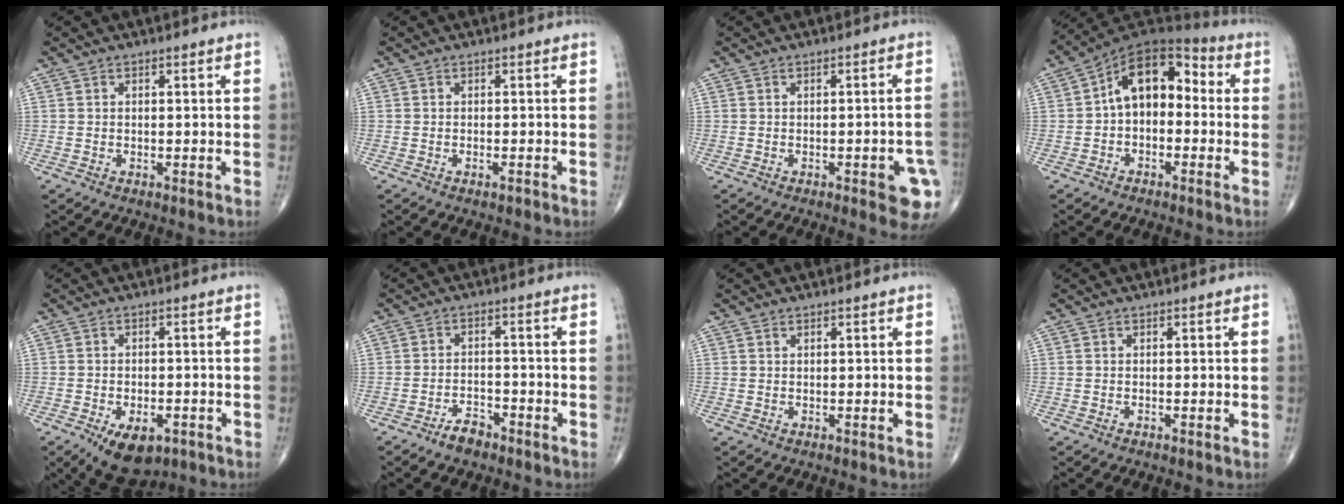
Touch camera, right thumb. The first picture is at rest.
{"total": 0.8, "force": [-0.5, 0.2, 0.6], "torque": [-0.013, -0.001, -0.009]}
{"total": 7.6, "force": [-2.9, 2.3, 6.7], "torque": [-0.064, 0.007, -0.033]}
{"total": 13.0, "force": [0.3, 8.3, 10.0], "torque": [-0.120, 0.047, -0.015]}
{"total": 9.4, "force": [-4.9, 5.2, 6.1], "torque": [-0.084, 0.007, -0.067]}
{"total": 3.9, "force": [-3.0, 1.8, 1.7], "torque": [-0.025, 0.018, -0.051]}
{"total": 0.0}
{"total": 0.0}